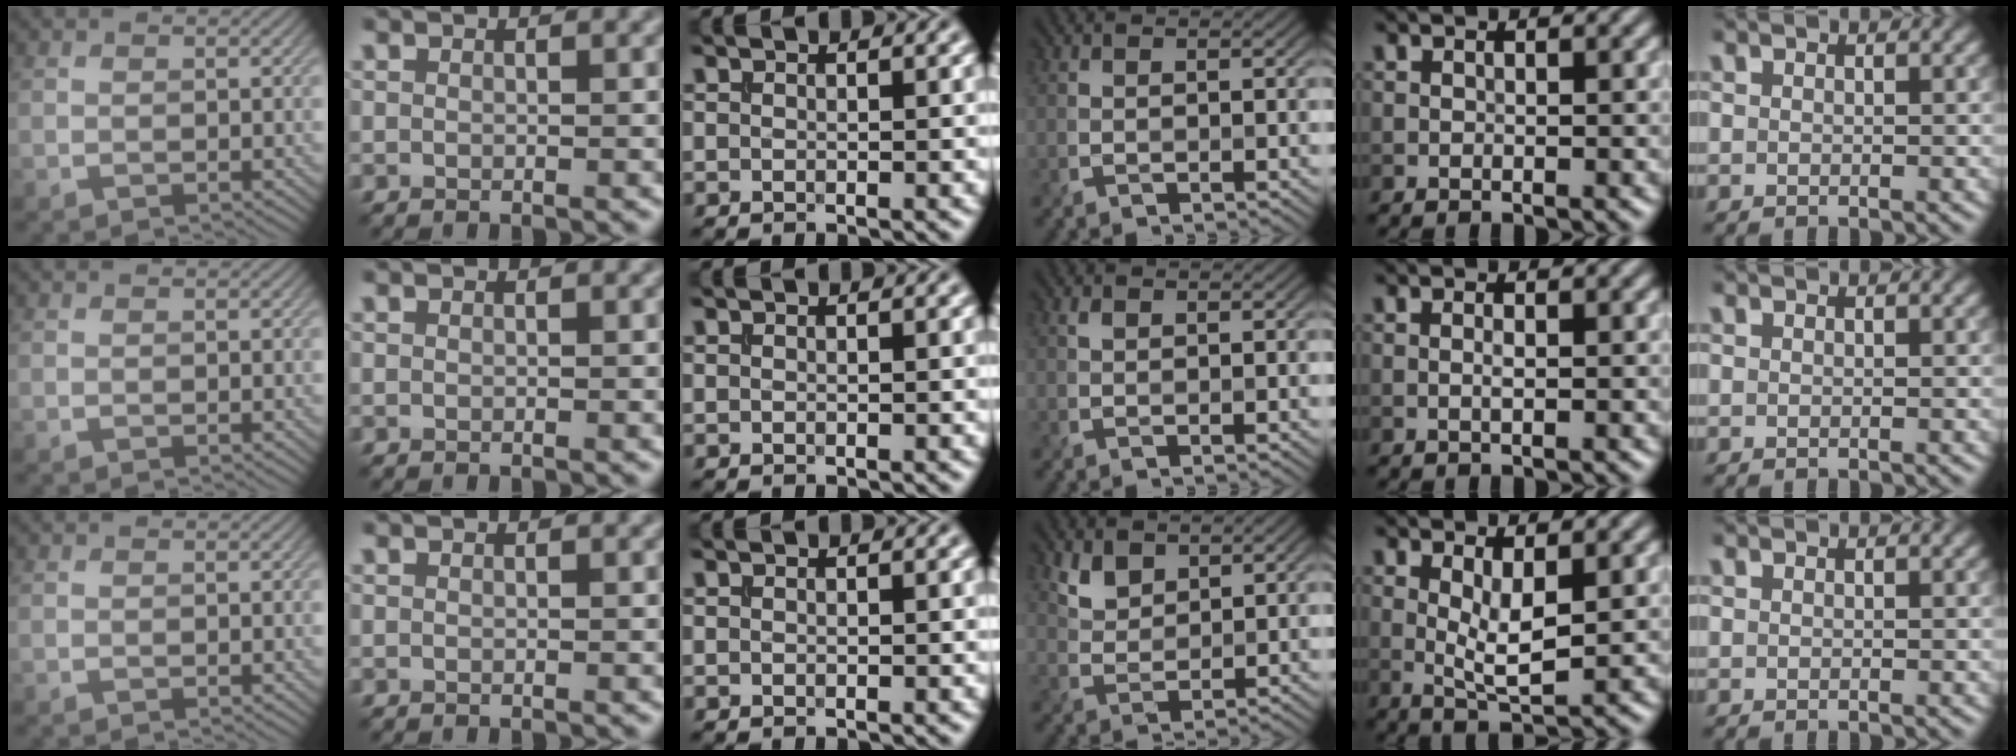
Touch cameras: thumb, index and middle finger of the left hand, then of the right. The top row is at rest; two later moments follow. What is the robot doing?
{"motion": "extract", "object": "file holder"}